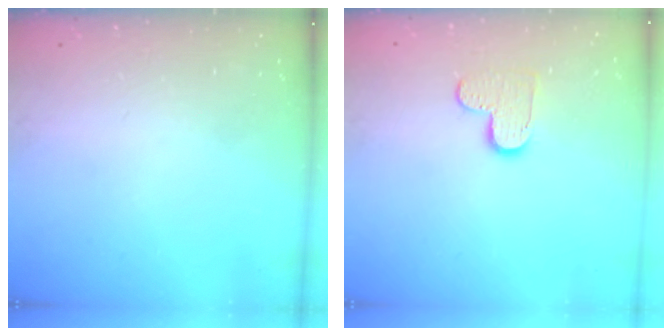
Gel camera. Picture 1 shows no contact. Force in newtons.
{"total": 7.0, "press": 7.0, "slide": 0.3}